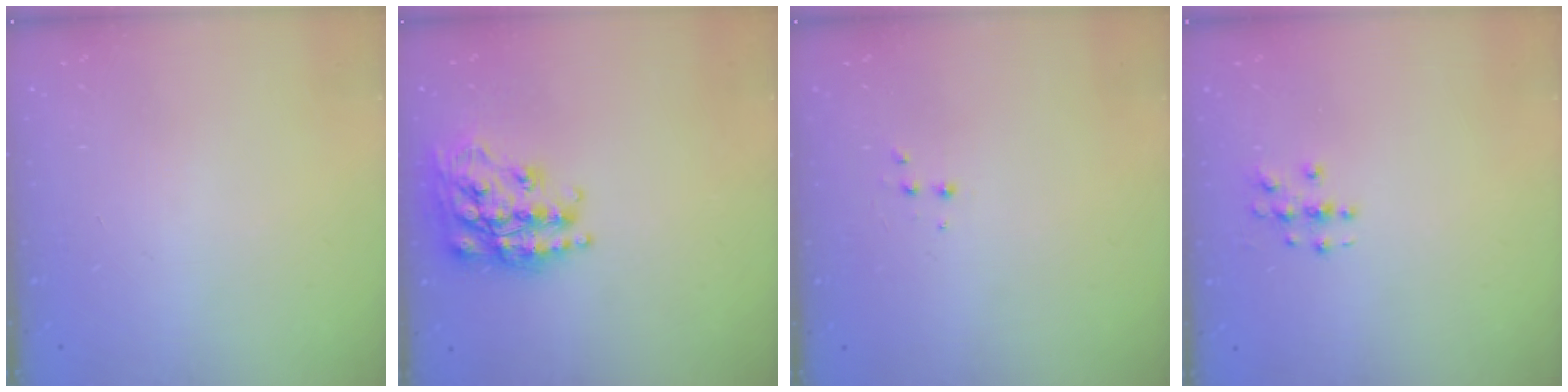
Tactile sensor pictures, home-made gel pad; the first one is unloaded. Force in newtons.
{"total": 20.4, "press": 20.4, "slide": 1.4}
{"total": 1.9, "press": 1.9, "slide": 0.2}
{"total": 3.0, "press": 3.0, "slide": 0.1}